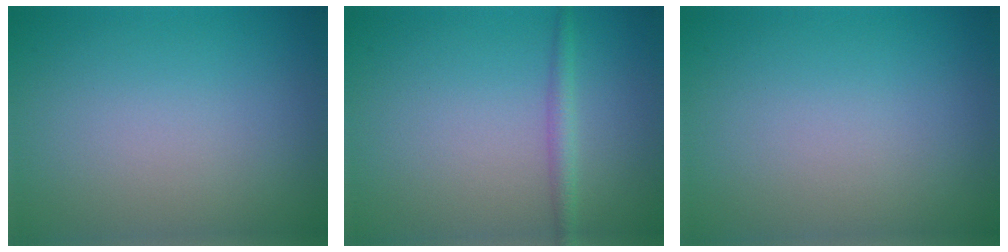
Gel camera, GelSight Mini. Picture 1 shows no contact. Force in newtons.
{"total": 1.6, "press": 1.6, "slide": 0.1}
{"total": 0.0}